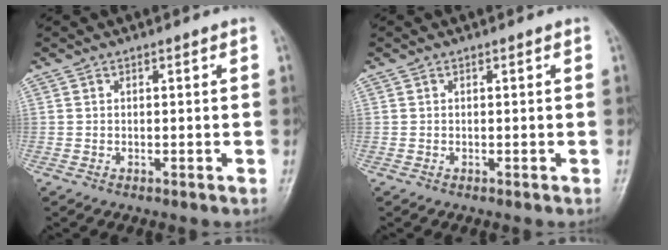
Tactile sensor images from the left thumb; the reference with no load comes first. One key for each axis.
{"total": 0.0}